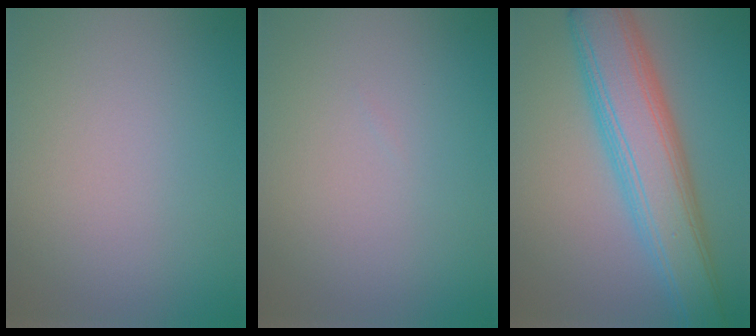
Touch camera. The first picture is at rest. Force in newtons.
{"total": 0.0}
{"total": 8.4, "press": 8.4, "slide": 0.2}